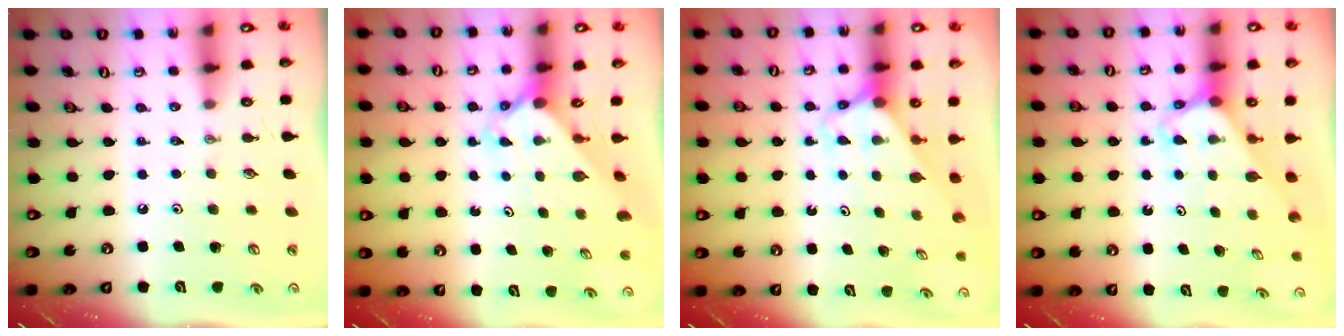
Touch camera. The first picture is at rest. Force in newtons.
{"total": 2.3, "press": 2.3, "slide": 0.2}
{"total": 2.7, "press": 2.7, "slide": 0.2}
{"total": 2.7, "press": 2.7, "slide": 0.2}